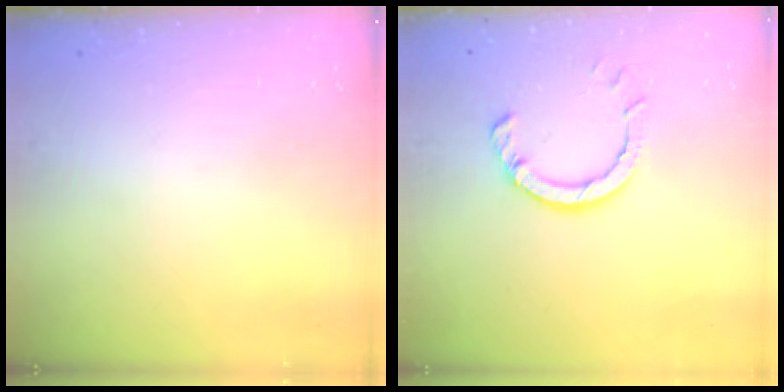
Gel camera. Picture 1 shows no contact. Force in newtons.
{"total": 5.5, "press": 5.5, "slide": 0.2}